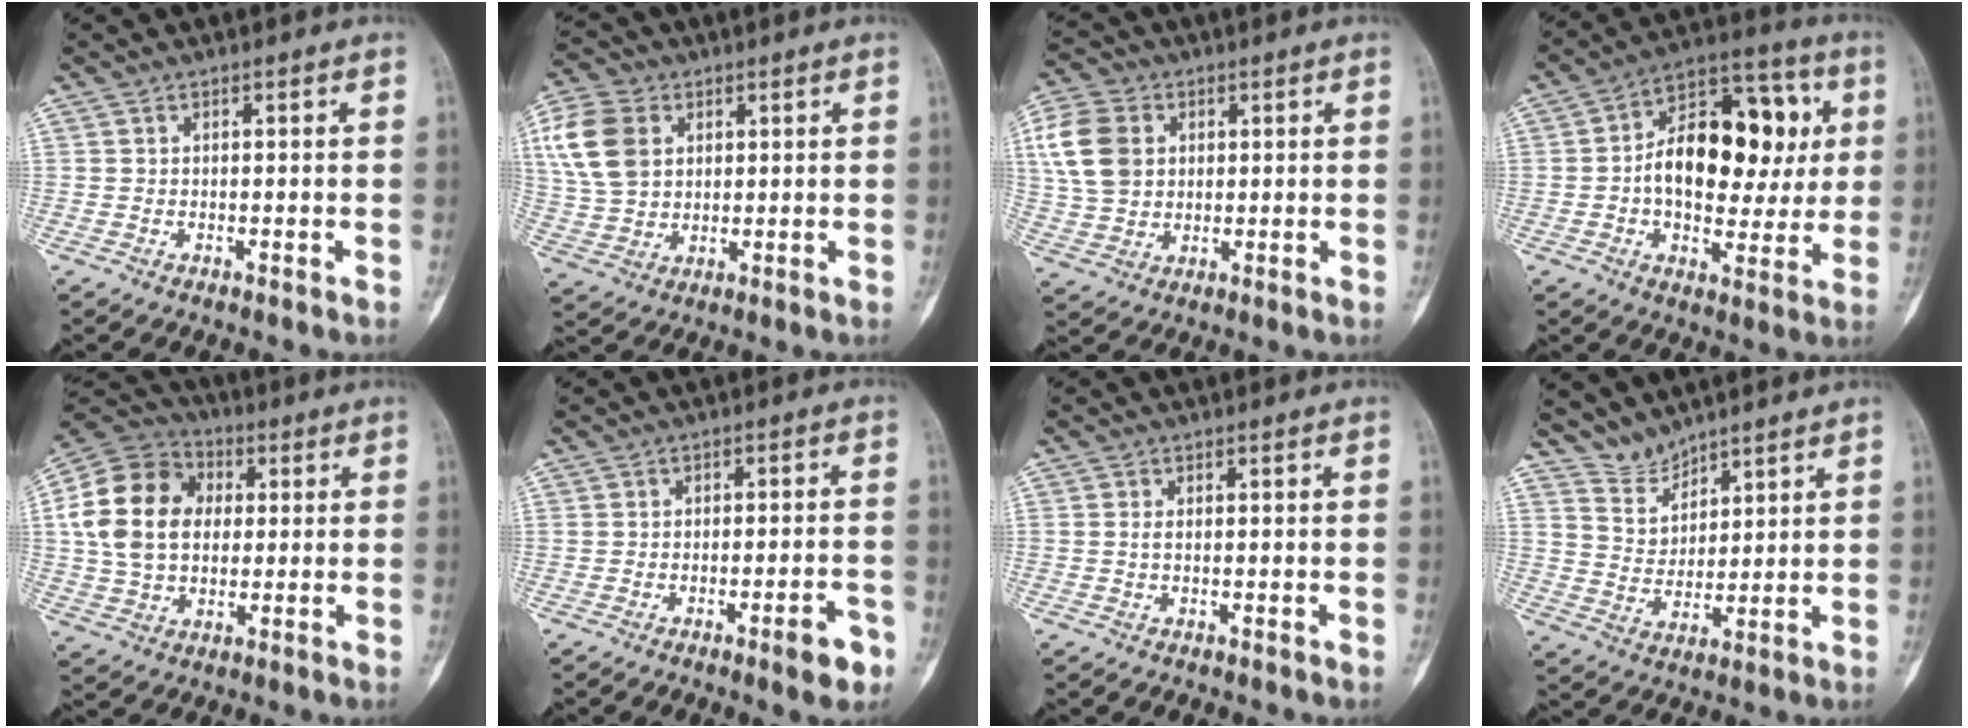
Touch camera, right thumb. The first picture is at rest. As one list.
[{"total": 12.3, "force": [3.6, 9.0, 7.5], "torque": [-0.149, 0.003, 0.068]}, {"total": 11.7, "force": [2.6, 9.0, 7.0], "torque": [-0.130, 0.004, 0.048]}, {"total": 20.3, "force": [1.9, 12.2, 16.1], "torque": [-0.204, 0.026, 0.025]}, {"total": 17.5, "force": [2.3, 13.0, 11.6], "torque": [-0.199, 0.023, 0.036]}, {"total": 5.5, "force": [-3.0, 1.2, 4.4], "torque": [-0.052, 0.020, -0.039]}, {"total": 0.6, "force": [0.0, 0.2, 0.6], "torque": [-0.017, -0.001, 0.002]}, {"total": 5.7, "force": [5.4, 2.0, 0.3], "torque": [0.011, -0.040, 0.116]}]